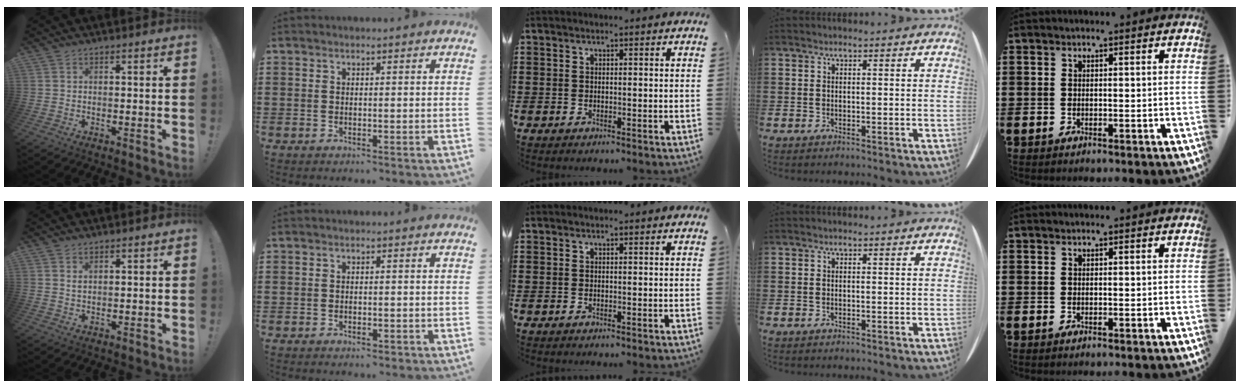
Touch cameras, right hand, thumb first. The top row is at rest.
{"thumb": {"total": 1.5, "force": [1.2, 0.7, 0.7], "torque": [0.001, -0.006, 0.018]}, "index": {"total": 0.9, "force": [-0.7, 0.4, 0.4], "torque": [-0.011, -0.002, -0.014]}}